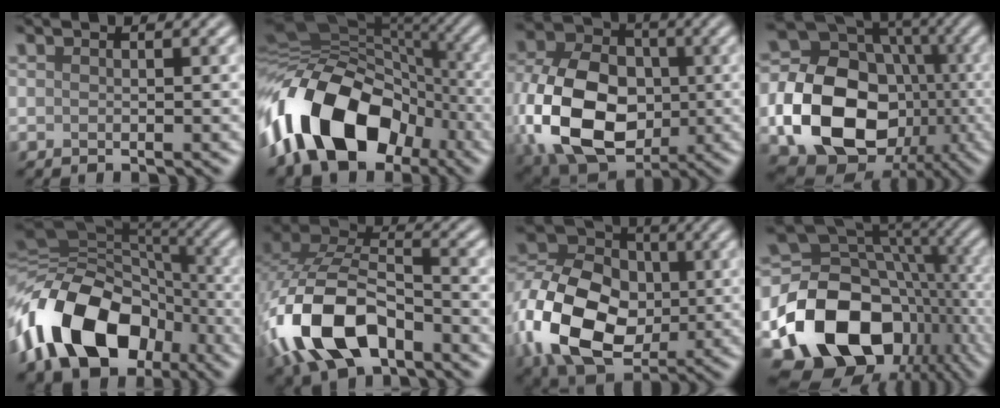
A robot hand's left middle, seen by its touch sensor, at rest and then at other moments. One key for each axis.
{"total": 14.2, "fx": -6.4, "fy": 8.8, "fz": 9.1, "tx": -0.166, "ty": 0.005, "tz": -0.126}
{"total": 14.5, "fx": -2.4, "fy": 10.4, "fz": 9.8, "tx": -0.222, "ty": -0.013, "tz": -0.051}
{"total": 15.4, "fx": -3.4, "fy": 11.9, "fz": 9.1, "tx": -0.189, "ty": -0.020, "tz": -0.058}
{"total": 14.1, "fx": -6.0, "fy": 9.4, "fz": 8.6, "tx": -0.171, "ty": -0.001, "tz": -0.115}
{"total": 10.9, "fx": -4.6, "fy": 6.1, "fz": 7.8, "tx": -0.181, "ty": -0.001, "tz": -0.089}
{"total": 13.3, "fx": -2.1, "fy": 10.1, "fz": 8.4, "tx": -0.179, "ty": -0.020, "tz": -0.037}
{"total": 15.8, "fx": -4.9, "fy": 11.8, "fz": 9.3, "tx": -0.172, "ty": -0.019, "tz": -0.081}